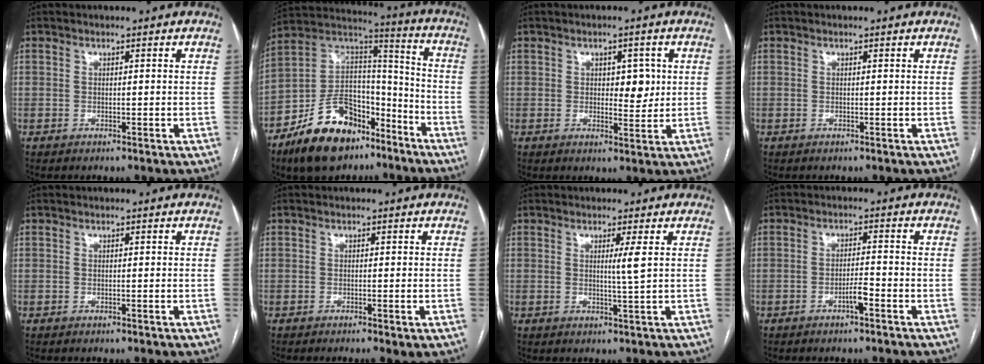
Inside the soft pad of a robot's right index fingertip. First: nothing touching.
{"total": 19.2, "force": [-12.4, 10.3, 10.4], "torque": [-0.190, 0.042, -0.208]}
{"total": 4.4, "force": [0.9, 2.1, 3.7], "torque": [-0.045, -0.002, 0.014]}
{"total": 0.0}
{"total": 0.0}
{"total": 1.7, "force": [-0.8, 0.2, 1.5], "torque": [-0.024, -0.006, -0.010]}
{"total": 2.4, "force": [0.6, -0.7, 2.2], "torque": [-0.040, -0.007, 0.012]}
{"total": 2.7, "force": [-1.6, 0.2, 2.2], "torque": [-0.037, 0.001, -0.028]}